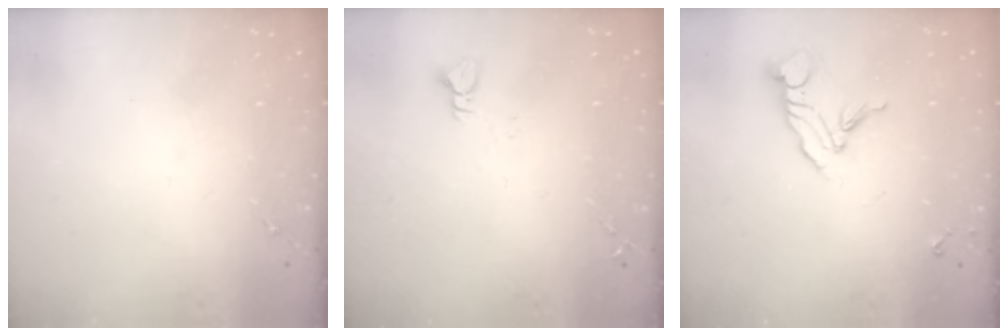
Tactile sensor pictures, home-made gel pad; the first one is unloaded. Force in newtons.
{"total": 3.0, "press": 3.0, "slide": 0.3}
{"total": 10.7, "press": 10.6, "slide": 1.0}